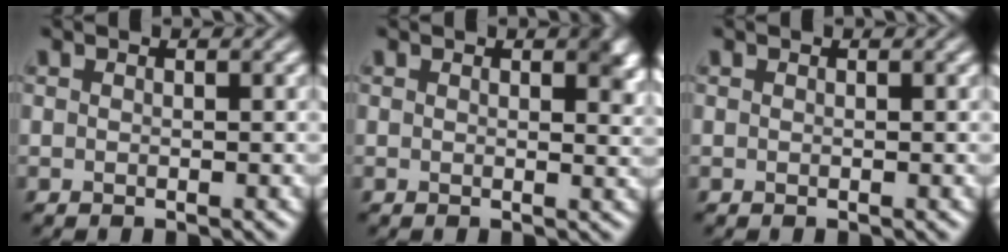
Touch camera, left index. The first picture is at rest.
{"total": 2.1, "force": [1.0, 0.8, 1.6], "torque": [-0.015, -0.003, 0.017]}
{"total": 0.0}